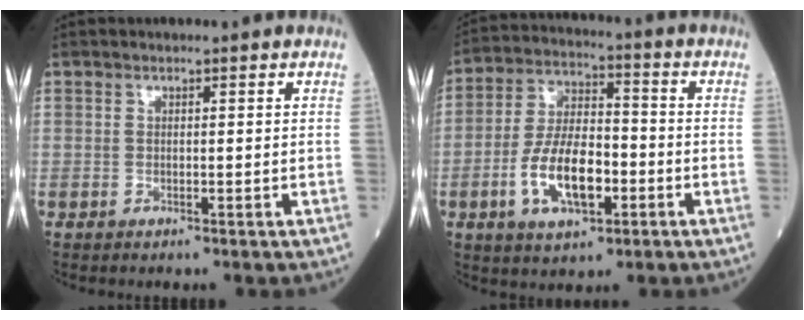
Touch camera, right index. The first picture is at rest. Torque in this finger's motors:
{"motor_torque": [1.69, -0.19, 0.87, 0.21]}